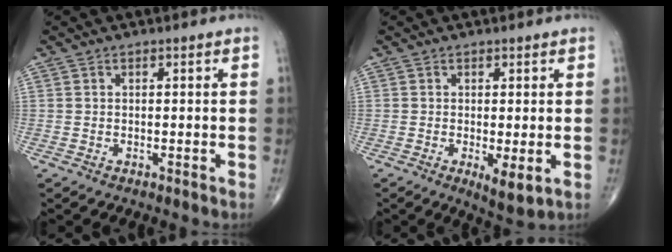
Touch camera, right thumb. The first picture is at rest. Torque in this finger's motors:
{"motor_torque": [0.55, 0.90, 0.31, 0.02, 0.17]}